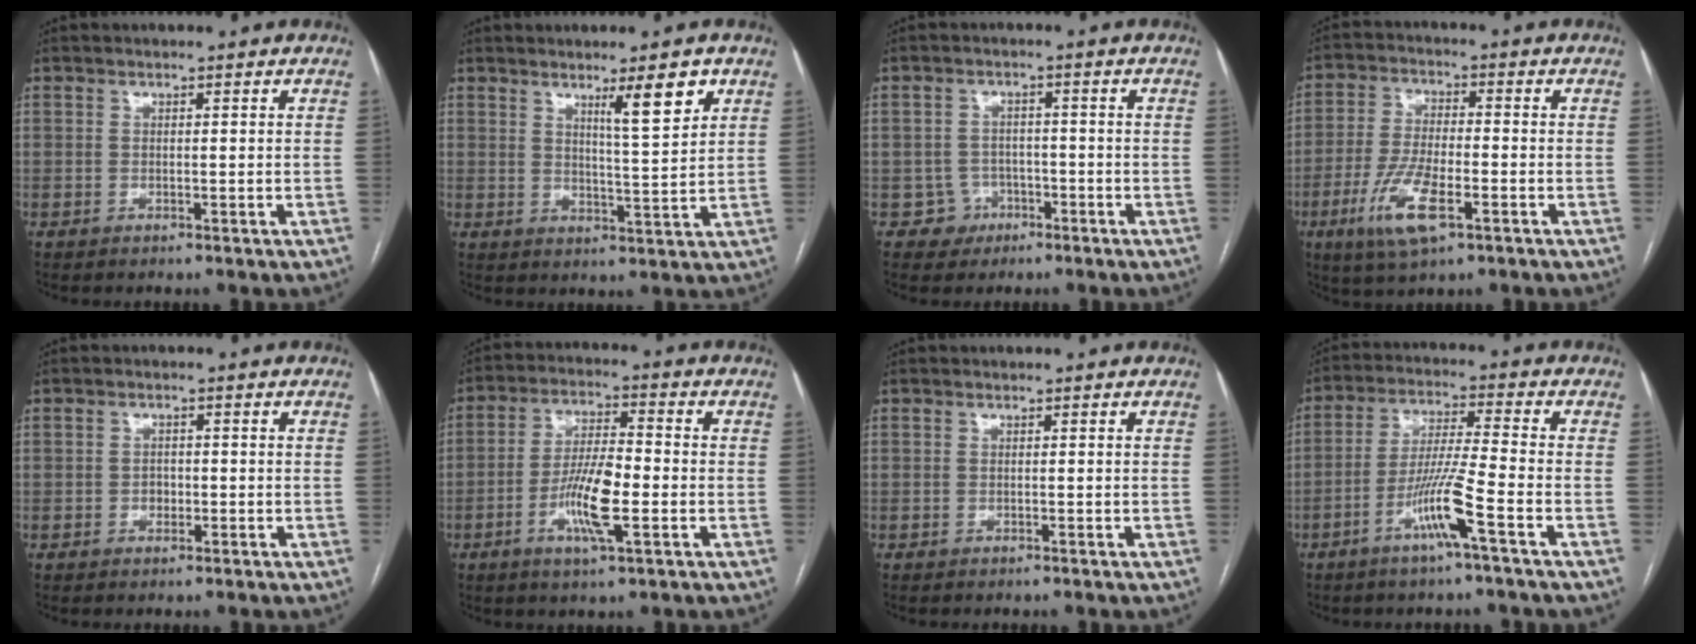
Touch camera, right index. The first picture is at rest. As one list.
[{"total": 6.5, "force": [3.9, 0.4, 5.2], "torque": [-0.079, -0.009, 0.062]}, {"total": 3.8, "force": [-1.6, 3.4, -0.4], "torque": [0.020, 0.019, -0.022]}, {"total": 9.9, "force": [-4.4, 2.8, 8.5], "torque": [-0.180, -0.013, -0.078]}, {"total": 1.4, "force": [-0.4, 1.2, 0.7], "torque": [-0.008, 0.006, -0.006]}, {"total": 9.6, "force": [-2.9, 1.6, 9.0], "torque": [-0.172, -0.001, -0.057]}, {"total": 0.0}, {"total": 9.0, "force": [-4.4, -1.0, 7.7], "torque": [-0.152, -0.006, -0.088]}]